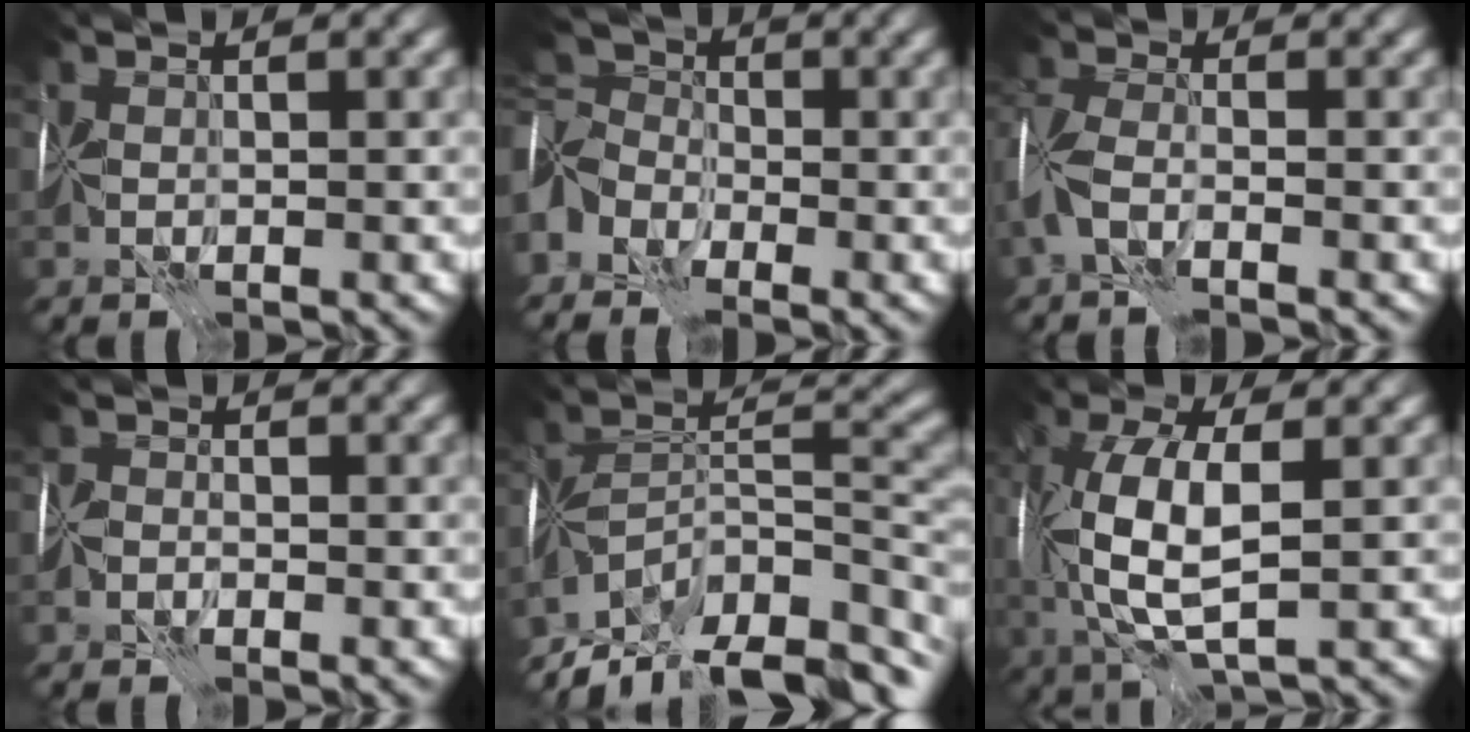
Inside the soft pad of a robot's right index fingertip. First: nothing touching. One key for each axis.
{"total": 5.0, "fx": -3.3, "fy": 3.1, "fz": 2.3, "tx": -0.043, "ty": 0.002, "tz": -0.082}
{"total": 3.5, "fx": -2.2, "fy": 1.2, "fz": 2.4, "tx": -0.052, "ty": 0.004, "tz": -0.055}
{"total": 1.2, "fx": -1.0, "fy": 0.6, "fz": 0.1, "tx": 0.005, "ty": 0.005, "tz": -0.026}
{"total": 13.4, "fx": -9.5, "fy": 5.7, "fz": 7.6, "tx": -0.149, "ty": 0.014, "tz": -0.144}
{"total": 8.1, "fx": 0.8, "fy": 3.4, "fz": 7.3, "tx": -0.163, "ty": 0.014, "tz": 0.015}